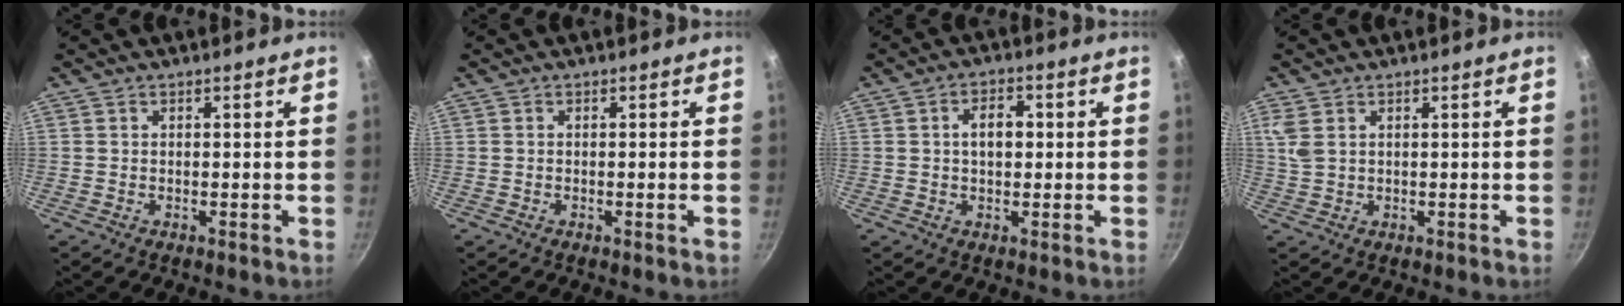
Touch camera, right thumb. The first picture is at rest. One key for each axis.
{"total": 0.8, "fx": -0.3, "fy": -0.2, "fz": 0.8, "tx": -0.017, "ty": 0.001, "tz": -0.005}
{"total": 4.9, "fx": 0.5, "fy": 3.1, "fz": 3.8, "tx": -0.041, "ty": 0.013, "tz": 0.004}
{"total": 3.5, "fx": 1.5, "fy": 2.1, "fz": 2.4, "tx": -0.053, "ty": 0.002, "tz": 0.034}